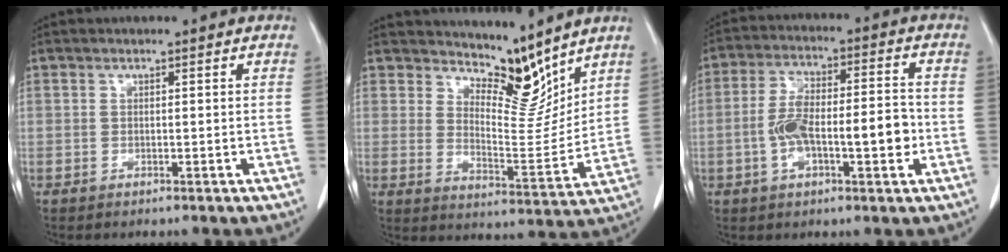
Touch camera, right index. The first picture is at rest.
{"total": 8.4, "force": [7.6, 2.0, 2.7], "torque": [-0.036, -0.022, 0.133]}
{"total": 10.9, "force": [-2.1, 3.5, 10.1], "torque": [-0.184, 0.026, -0.031]}